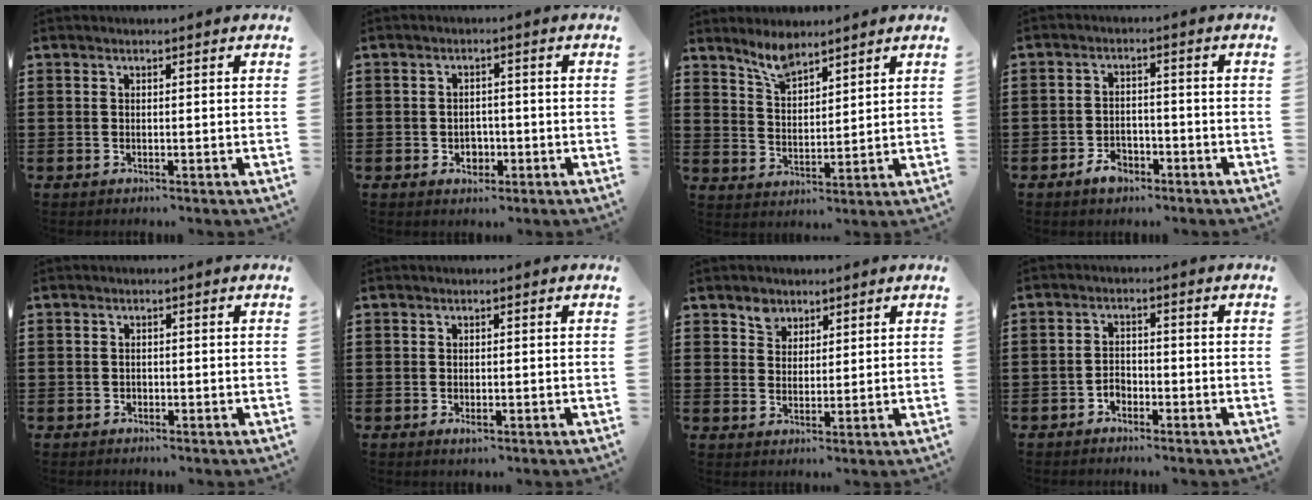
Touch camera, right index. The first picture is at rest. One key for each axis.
{"total": 2.4, "fx": -0.8, "fy": 2.1, "fz": 0.9, "tx": -0.024, "ty": 0.003, "tz": -0.020}
{"total": 5.3, "fx": 4.5, "fy": 1.5, "fz": 2.2, "tx": -0.058, "ty": -0.008, "tz": 0.084}
{"total": 3.6, "fx": -2.4, "fy": 2.1, "fz": 1.6, "tx": -0.036, "ty": 0.004, "tz": -0.049}
{"total": 1.0, "fx": -0.5, "fy": 0.8, "fz": 0.1, "tx": -0.004, "ty": 0.003, "tz": -0.012}
{"total": 1.0, "fx": -0.3, "fy": 0.5, "fz": 0.8, "tx": -0.015, "ty": -0.002, "tz": -0.006}
{"total": 3.5, "fx": 2.4, "fy": 2.5, "fz": 0.4, "tx": -0.012, "ty": 0.006, "tz": 0.045}
{"total": 2.2, "fx": -1.5, "fy": 1.4, "fz": 0.7, "tx": -0.019, "ty": 0.003, "tz": -0.033}